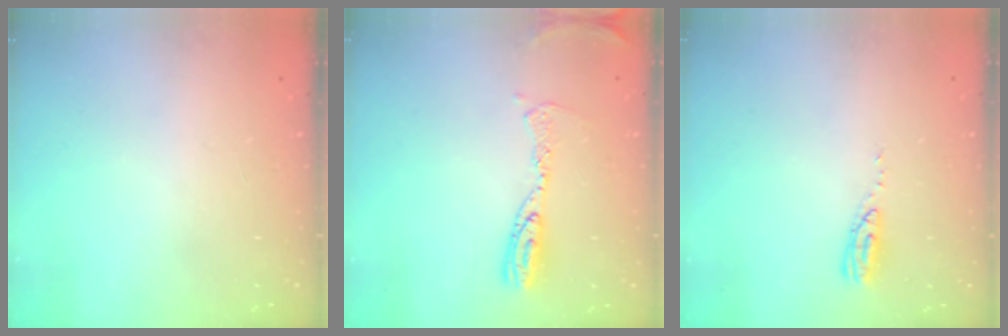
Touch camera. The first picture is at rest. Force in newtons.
{"total": 9.5, "press": 9.4, "slide": 0.9}
{"total": 6.5, "press": 6.5, "slide": 0.5}